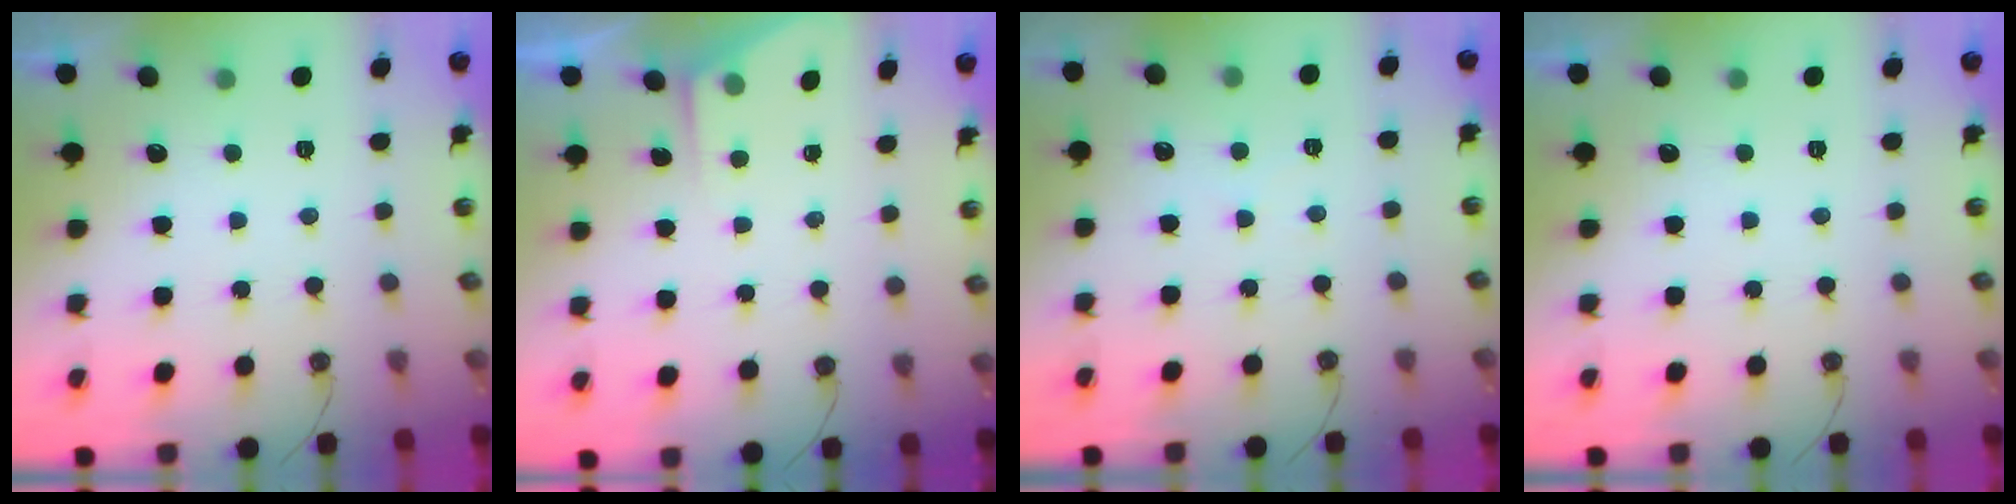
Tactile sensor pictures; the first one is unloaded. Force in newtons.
{"total": 3.3, "press": 3.3, "slide": 0.4}
{"total": 1.8, "press": 1.8, "slide": 0.4}
{"total": 0.0}